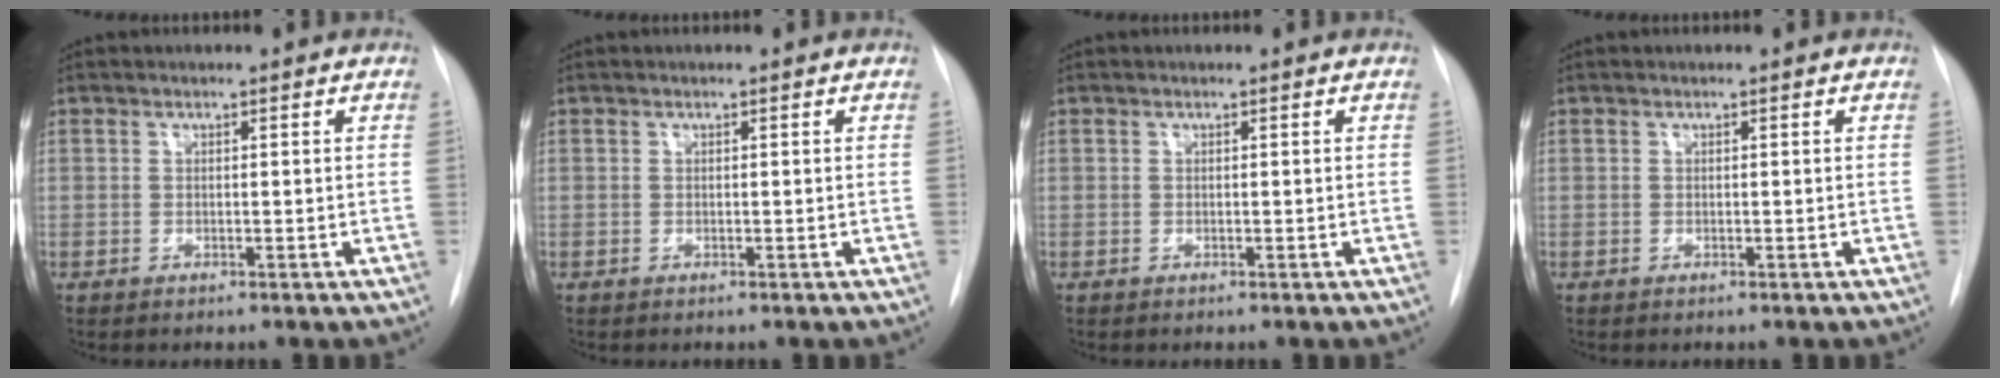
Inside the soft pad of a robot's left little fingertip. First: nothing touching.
{"total": 0.0}
{"total": 0.0}
{"total": 0.0}